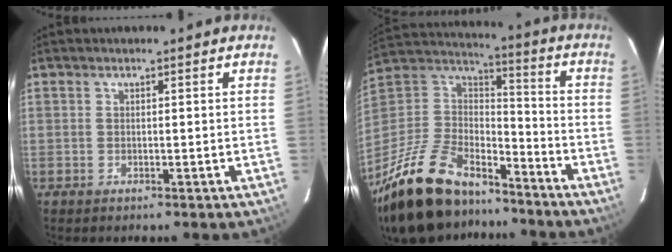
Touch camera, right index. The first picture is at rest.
{"total": 27.6, "force": [-20.2, 12.1, 14.4], "torque": [-0.305, -0.004, -0.330]}